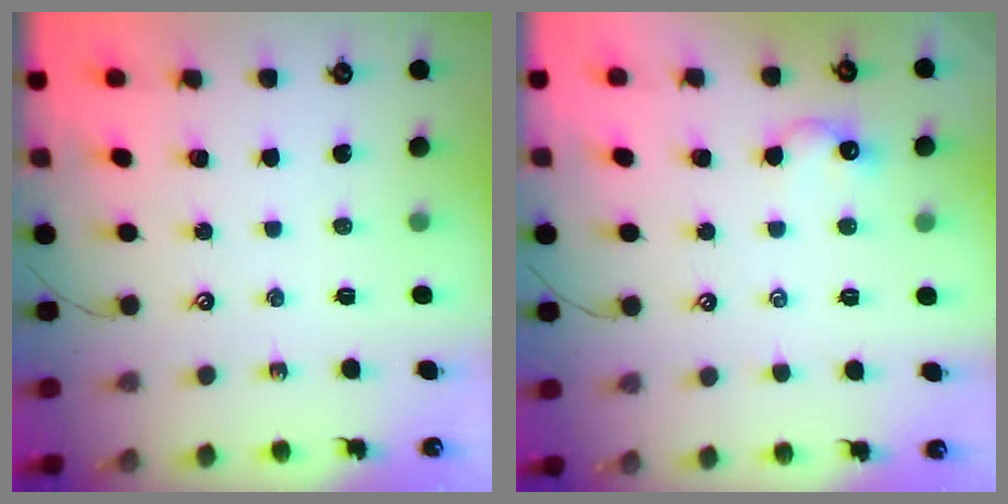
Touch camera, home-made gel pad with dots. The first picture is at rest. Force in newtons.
{"total": 0.6, "press": 0.2, "slide": 0.6}